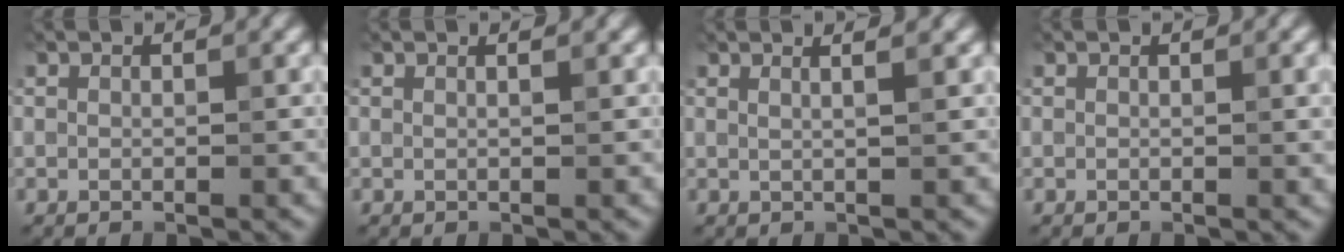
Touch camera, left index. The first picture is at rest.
{"total": 1.5, "force": [0.9, 0.7, 1.0], "torque": [-0.003, 0.000, -0.008]}
{"total": 3.5, "force": [1.8, 1.6, 2.5], "torque": [-0.008, 0.020, -0.013]}
{"total": 1.6, "force": [0.5, 0.5, 1.4], "torque": [-0.018, 0.001, 0.007]}